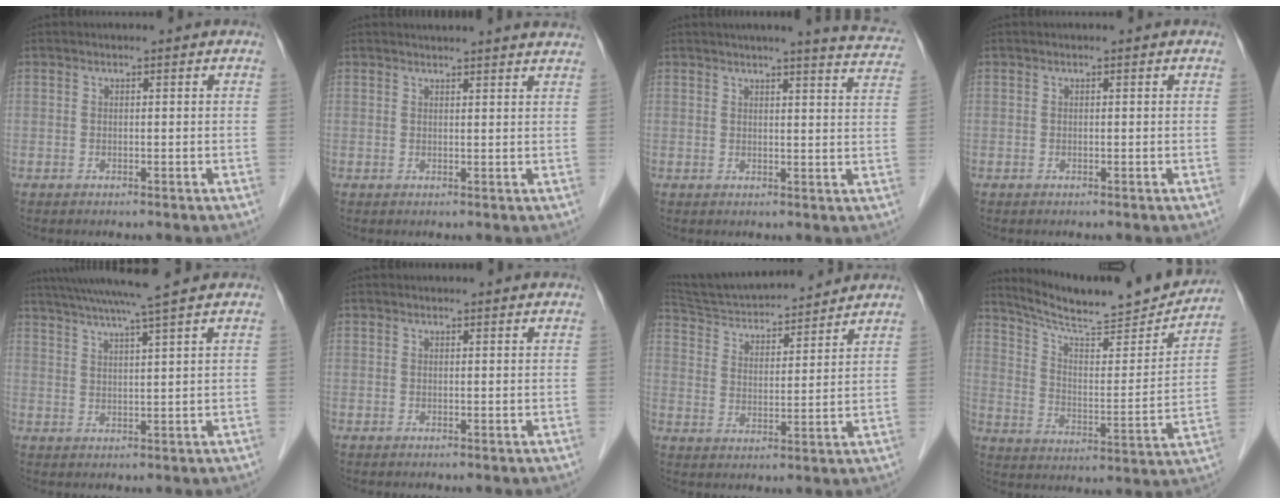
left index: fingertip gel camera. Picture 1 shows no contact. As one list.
[{"total": 9.1, "force": [8.7, 0.1, 2.6], "torque": [-0.030, 0.009, 0.085]}, {"total": 11.2, "force": [10.3, 0.3, 4.4], "torque": [-0.046, -0.024, 0.097]}, {"total": 0.0}, {"total": 9.8, "force": [8.2, -1.7, 5.1], "torque": [-0.088, 0.013, 0.124]}, {"total": 2.2, "force": [2.1, 0.1, 0.4], "torque": [-0.010, 0.013, 0.025]}, {"total": 16.0, "force": [15.0, 1.9, 5.0], "torque": [-0.088, 0.022, 0.245]}, {"total": 20.2, "force": [18.8, 1.6, 7.3], "torque": [-0.118, -0.031, 0.271]}]